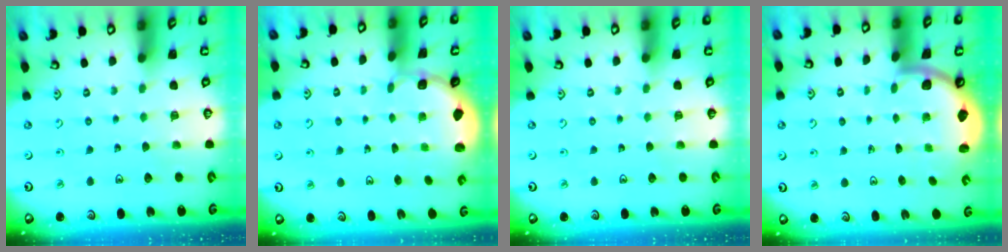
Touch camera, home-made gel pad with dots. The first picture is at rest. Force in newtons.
{"total": 1.9, "press": 1.7, "slide": 0.8}
{"total": 0.0}
{"total": 1.8, "press": 1.8, "slide": 0.1}